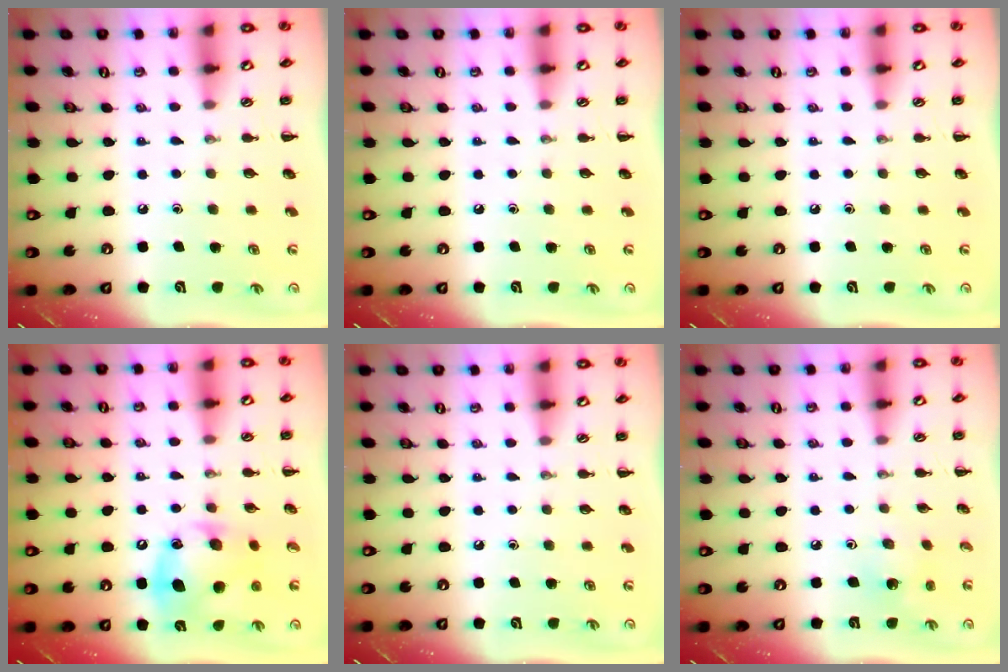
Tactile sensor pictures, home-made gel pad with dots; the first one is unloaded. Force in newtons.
{"total": 0.0}
{"total": 0.0}
{"total": 13.6, "press": 13.6, "slide": 0.8}
{"total": 0.0}
{"total": 1.8, "press": 1.7, "slide": 0.5}